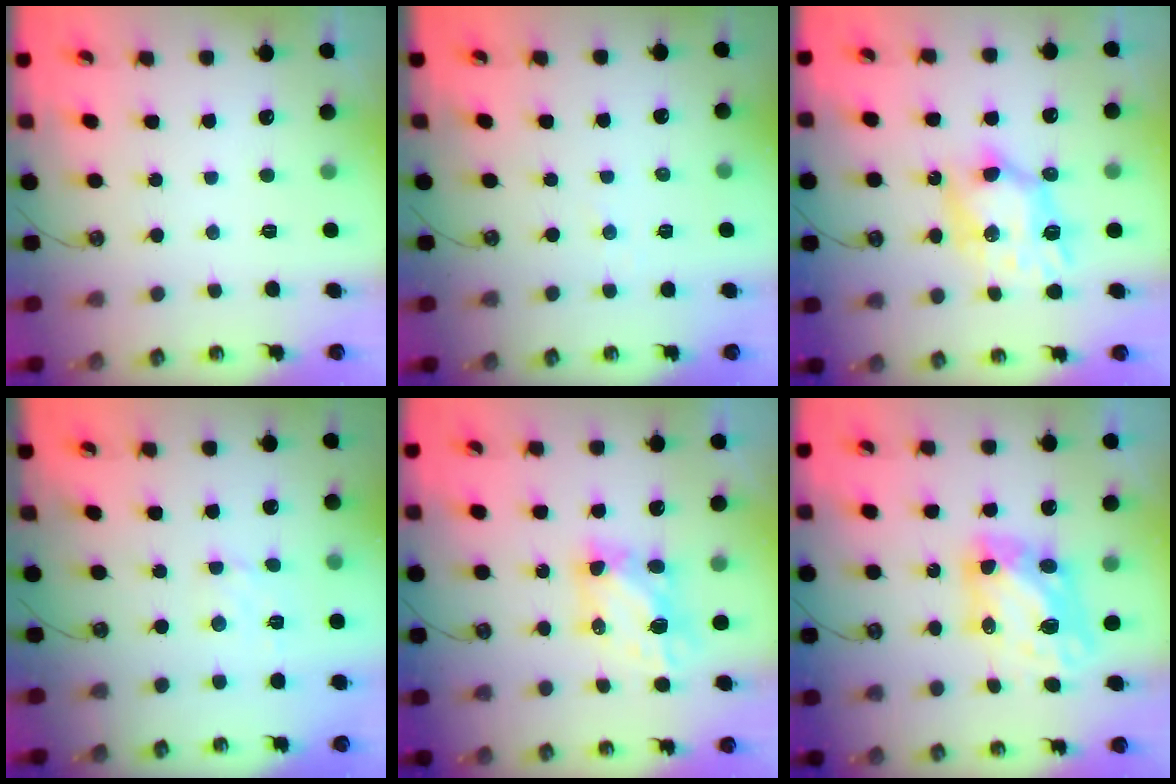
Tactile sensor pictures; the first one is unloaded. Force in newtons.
{"total": 2.7, "press": 2.7, "slide": 0.3}
{"total": 9.8, "press": 9.8, "slide": 0.8}
{"total": 2.1, "press": 2.0, "slide": 0.6}
{"total": 5.4, "press": 5.4, "slide": 0.4}
{"total": 8.1, "press": 8.1, "slide": 0.7}